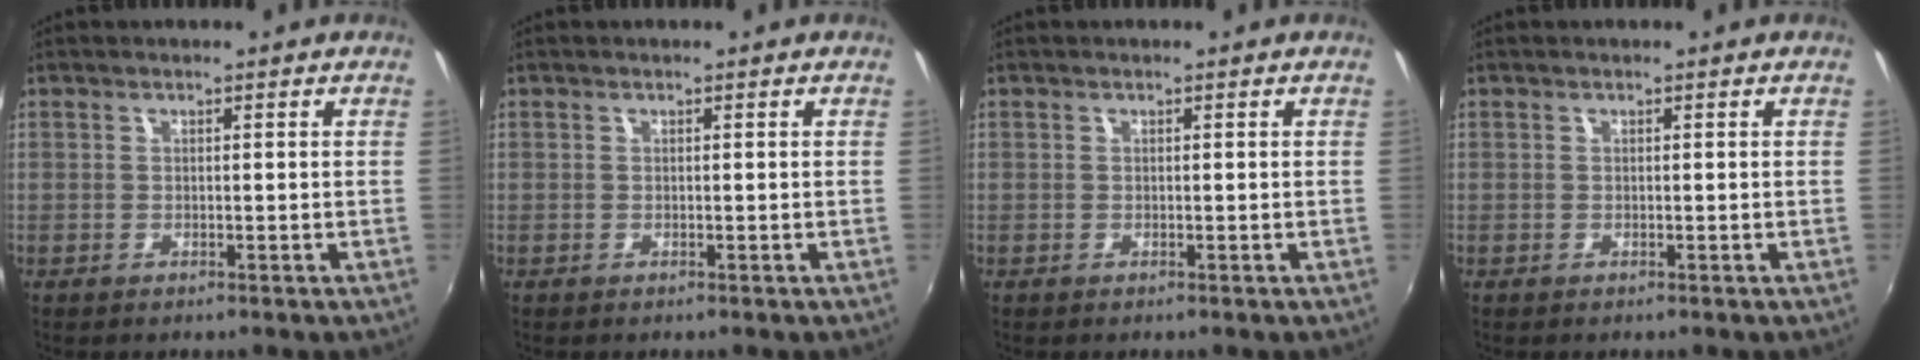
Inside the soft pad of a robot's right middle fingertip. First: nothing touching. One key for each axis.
{"total": 0.0}
{"total": 0.0}
{"total": 0.0}